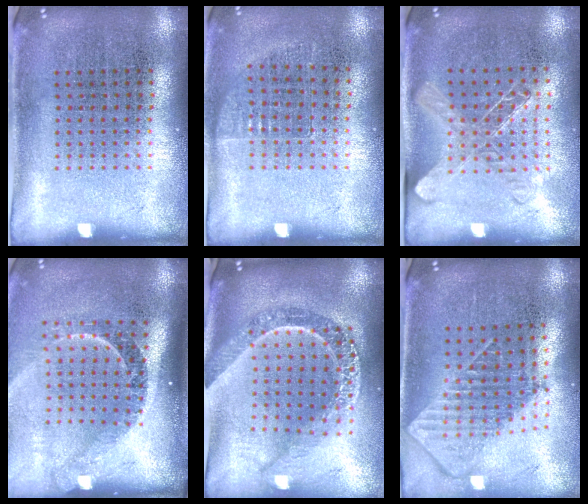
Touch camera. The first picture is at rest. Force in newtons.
{"total": 0.6, "press": 0.6, "slide": 0.2}
{"total": 1.4, "press": 1.3, "slide": 0.6}
{"total": 2.3, "press": 1.6, "slide": 1.6}
{"total": 2.7, "press": 2.2, "slide": 1.6}
{"total": 1.9, "press": 1.5, "slide": 1.2}